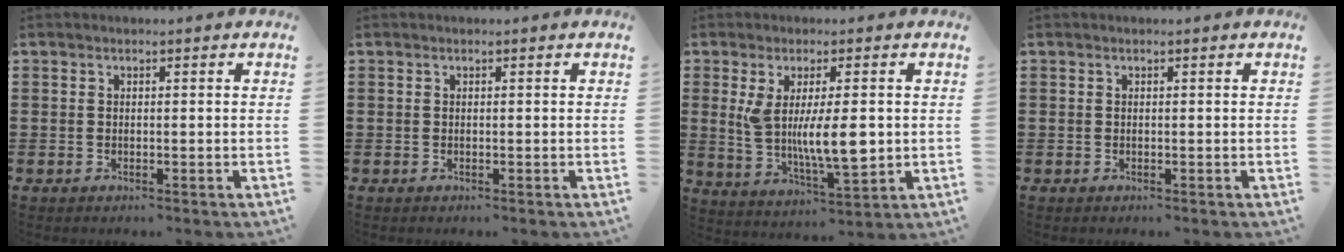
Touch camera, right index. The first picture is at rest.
{"total": 0.0}
{"total": 10.2, "force": [0.8, 3.2, 9.7], "torque": [-0.182, -0.013, 0.008]}
{"total": 0.0}